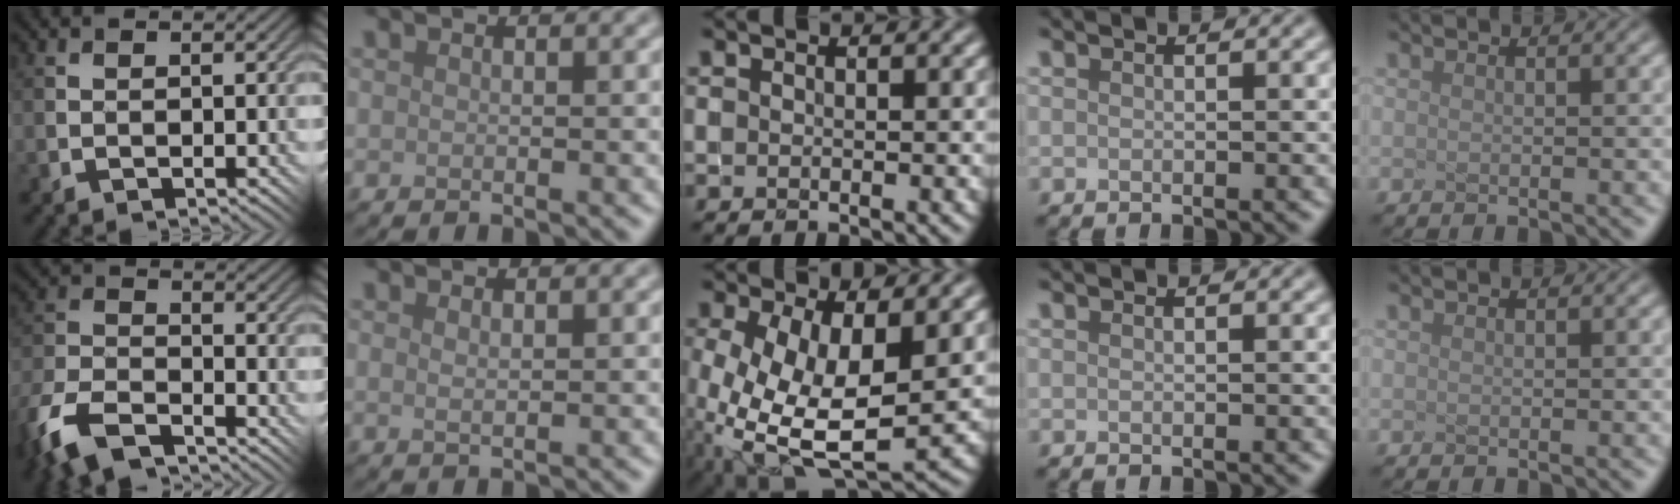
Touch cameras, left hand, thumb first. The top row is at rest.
{"thumb": {"total": 9.8, "force": [-7.2, 4.1, 5.1], "torque": [-0.126, -0.013, -0.149]}, "index": {"total": 0.8, "force": [0.4, 0.2, 0.7], "torque": [-0.013, -0.002, 0.007]}, "middle": {"total": 10.7, "force": [-1.7, 5.3, 9.1], "torque": [-0.201, -0.026, -0.023]}}